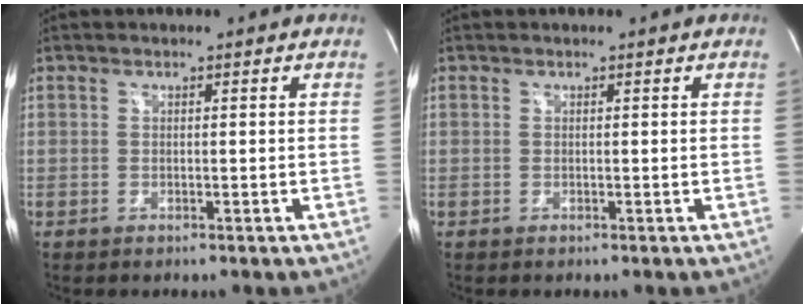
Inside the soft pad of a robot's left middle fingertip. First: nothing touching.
{"total": 0.0}